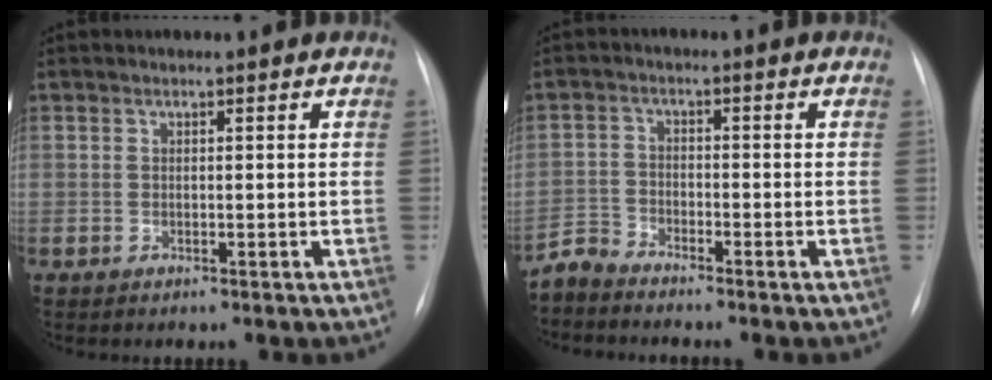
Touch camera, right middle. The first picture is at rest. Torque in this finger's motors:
{"motor_torque": [0.00, -0.04, -0.01, -0.01]}